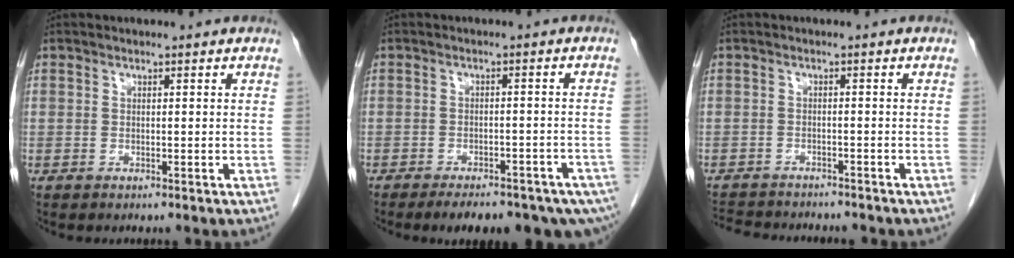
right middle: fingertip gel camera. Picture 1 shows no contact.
{"total": 15.3, "force": [-11.0, 5.7, 8.9], "torque": [-0.103, 0.000, -0.132]}
{"total": 10.5, "force": [-9.5, 2.7, 3.6], "torque": [-0.072, -0.003, -0.128]}